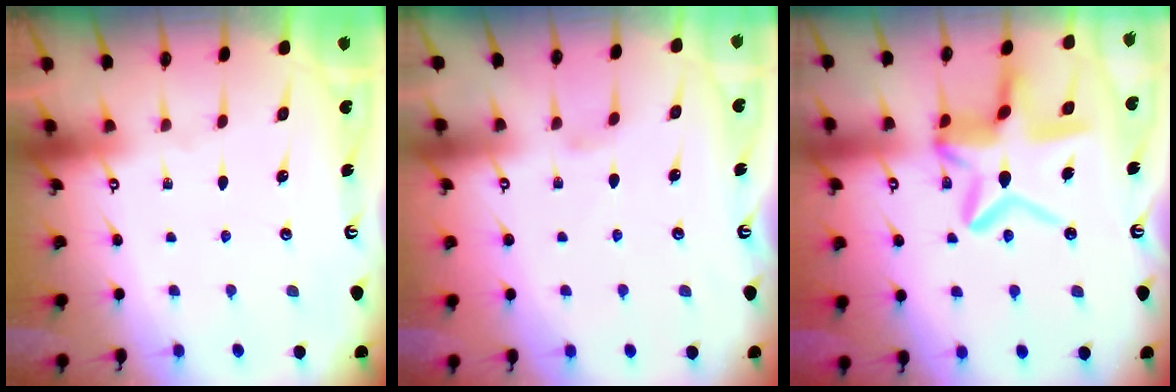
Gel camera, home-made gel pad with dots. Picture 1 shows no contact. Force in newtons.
{"total": 1.0, "press": 0.9, "slide": 0.4}
{"total": 15.4, "press": 15.3, "slide": 1.3}